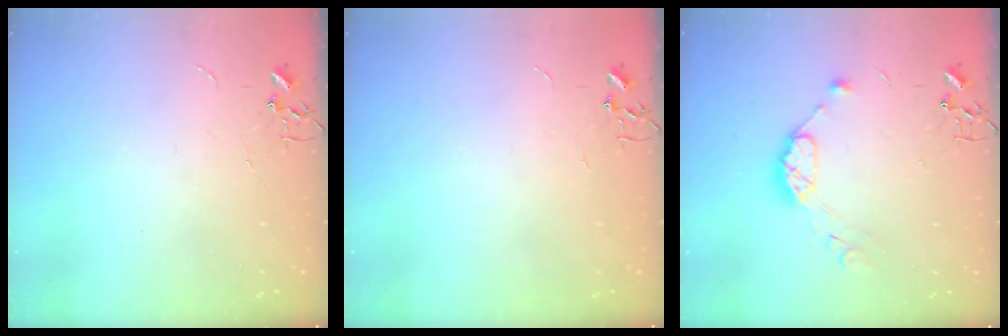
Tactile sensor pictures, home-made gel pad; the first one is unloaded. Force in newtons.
{"total": 0.0}
{"total": 9.9, "press": 9.9, "slide": 0.9}